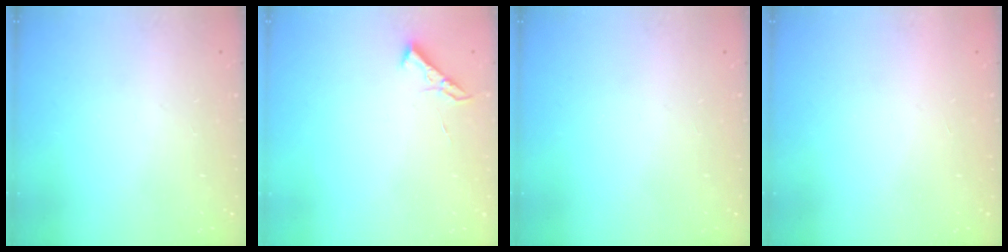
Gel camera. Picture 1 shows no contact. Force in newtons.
{"total": 4.3, "press": 4.2, "slide": 0.7}
{"total": 0.0}
{"total": 1.6, "press": 1.6, "slide": 0.1}